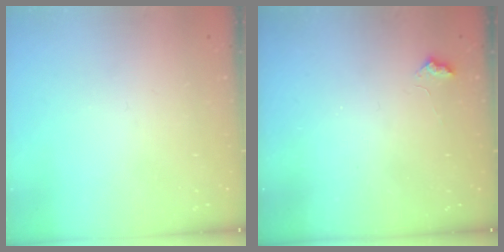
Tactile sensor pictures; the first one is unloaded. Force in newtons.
{"total": 2.8, "press": 2.7, "slide": 0.6}